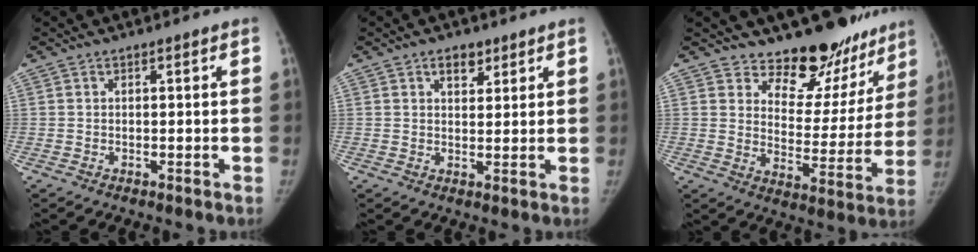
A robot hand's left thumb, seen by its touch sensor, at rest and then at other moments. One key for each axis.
{"total": 3.7, "fx": 2.3, "fy": 2.1, "fz": 2.0, "tx": -0.014, "ty": -0.012, "tz": 0.037}
{"total": 16.8, "fx": 14.6, "fy": 7.5, "fz": 3.8, "tx": 0.019, "ty": -0.122, "tz": 0.185}